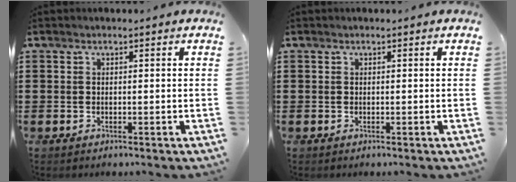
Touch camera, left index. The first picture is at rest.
{"total": 0.0}